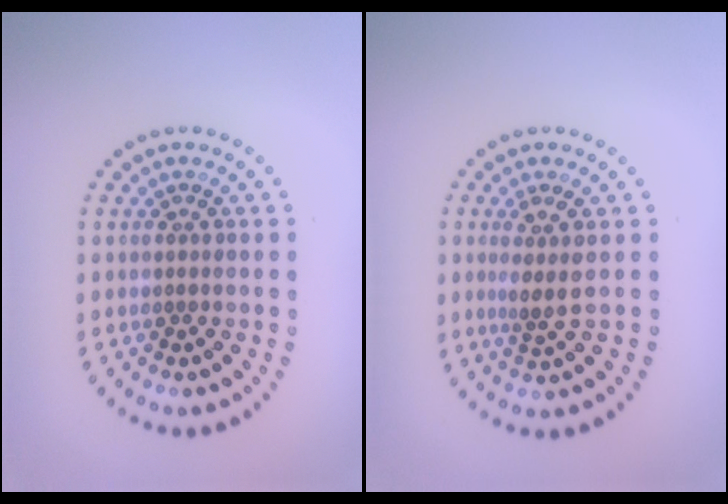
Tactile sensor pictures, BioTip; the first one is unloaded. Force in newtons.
{"total": 2.2, "press": 1.6, "slide": 1.5}